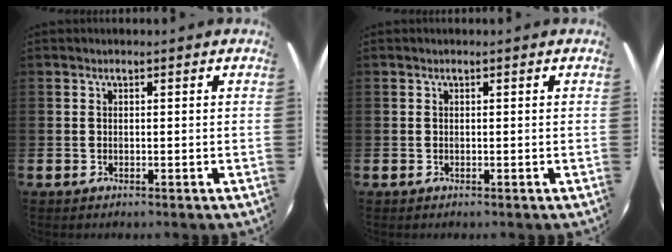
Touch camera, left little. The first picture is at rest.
{"total": 0.0}